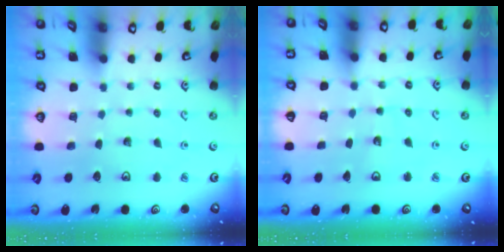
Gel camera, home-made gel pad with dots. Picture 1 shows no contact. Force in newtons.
{"total": 3.5, "press": 3.4, "slide": 0.6}